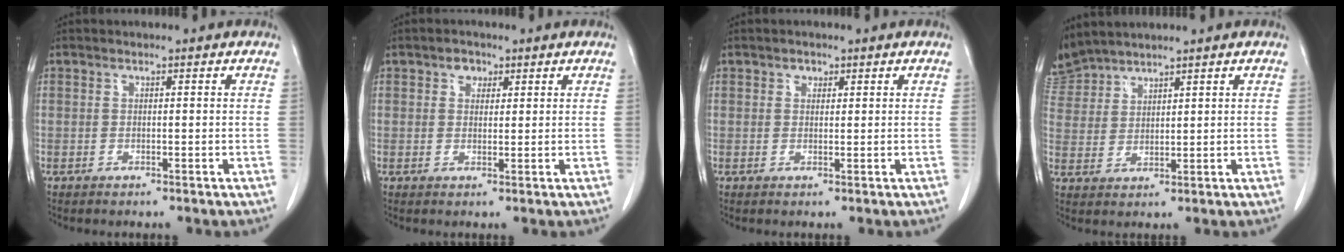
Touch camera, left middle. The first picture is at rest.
{"total": 2.1, "force": [1.1, 1.5, 0.8], "torque": [-0.011, 0.004, 0.016]}
{"total": 1.2, "force": [0.7, 0.9, 0.4], "torque": [-0.003, -0.001, 0.010]}
{"total": 5.9, "force": [5.8, 1.0, 0.2], "torque": [-0.019, 0.016, 0.126]}